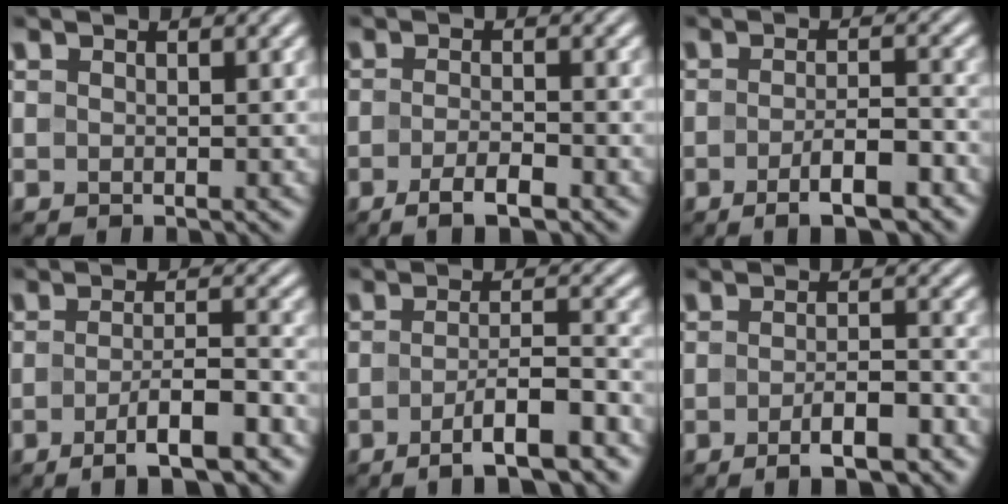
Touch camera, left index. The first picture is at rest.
{"total": 3.4, "force": [-1.9, 0.9, 2.7], "torque": [-0.052, -0.001, -0.035]}
{"total": 5.0, "force": [-2.6, 1.4, 4.1], "torque": [-0.069, -0.001, -0.040]}
{"total": 6.3, "force": [-3.2, 1.5, 5.2], "torque": [-0.079, 0.002, -0.053]}
{"total": 7.0, "force": [-3.8, 1.7, 5.7], "torque": [-0.080, 0.001, -0.060]}
{"total": 4.5, "force": [-2.5, 1.3, 3.6], "torque": [-0.060, 0.000, -0.036]}